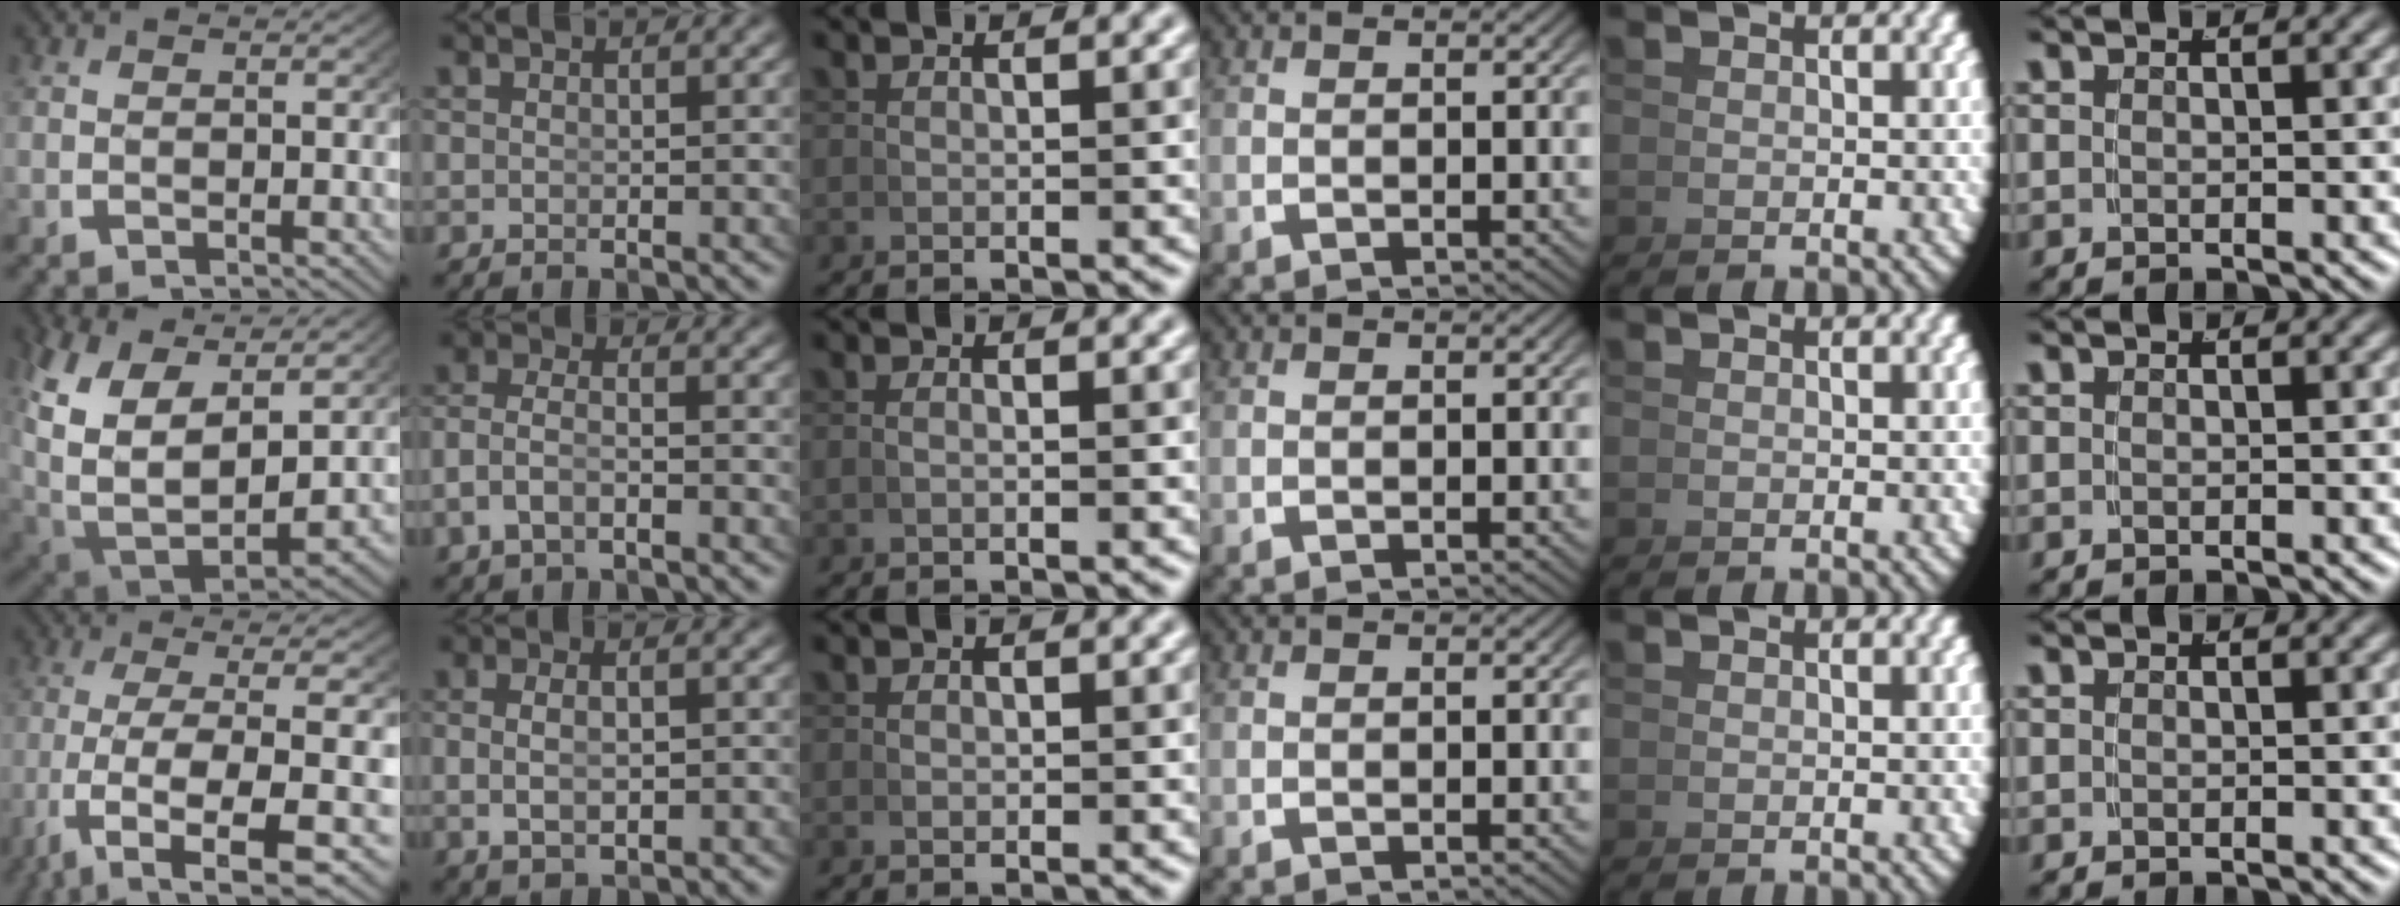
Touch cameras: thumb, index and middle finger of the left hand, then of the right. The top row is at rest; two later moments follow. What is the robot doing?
{"motion": "lift_and_place", "object": "hoodie"}